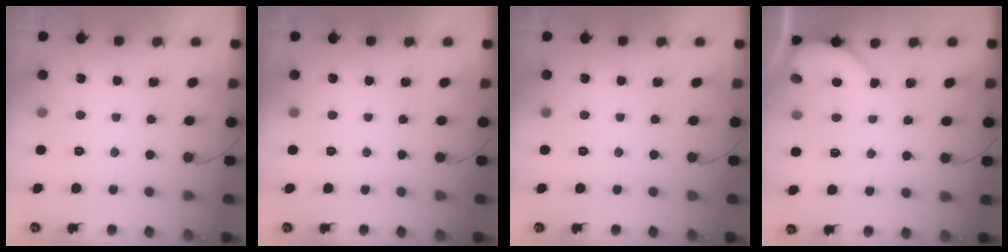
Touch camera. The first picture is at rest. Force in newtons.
{"total": 0.0}
{"total": 0.0}
{"total": 1.6, "press": 1.6, "slide": 0.2}